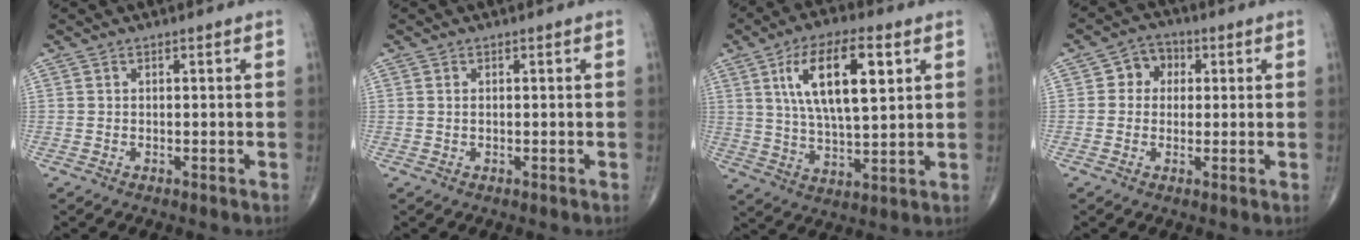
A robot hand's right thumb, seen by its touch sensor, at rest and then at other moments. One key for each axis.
{"total": 0.5, "fx": 0.1, "fy": 0.3, "fz": 0.4, "tx": -0.011, "ty": 0.002, "tz": 0.004}
{"total": 15.8, "fx": 5.4, "fy": 6.1, "fz": 13.5, "tx": -0.228, "ty": -0.010, "tz": 0.097}
{"total": 5.1, "fx": 0.9, "fy": 4.4, "fz": 2.4, "tx": -0.005, "ty": 0.009, "tz": 0.004}